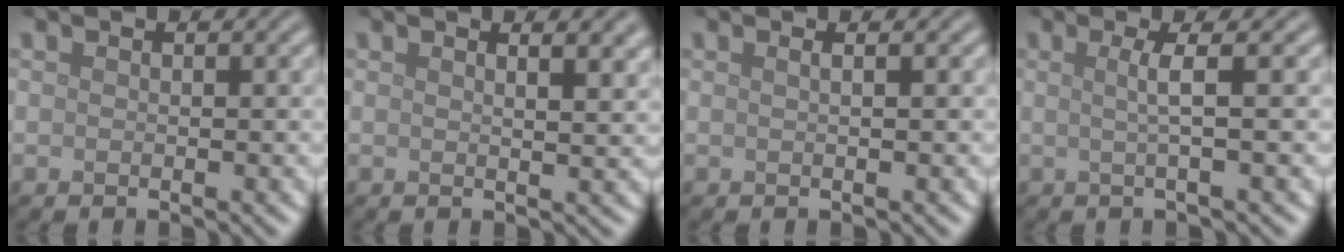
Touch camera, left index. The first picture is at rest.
{"total": 3.6, "force": [2.0, 1.5, 2.7], "torque": [-0.013, 0.016, 0.014]}
{"total": 1.4, "force": [0.6, 0.7, 1.1], "torque": [-0.004, -0.001, -0.006]}
{"total": 2.5, "force": [0.3, 0.5, 2.4], "torque": [-0.042, 0.005, -0.002]}